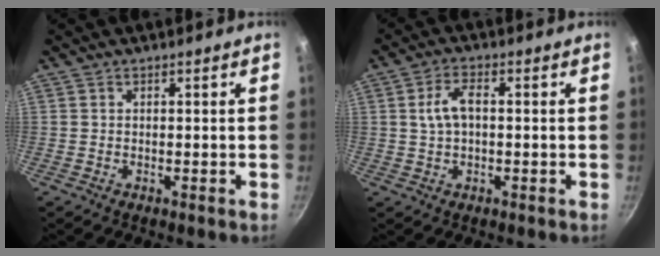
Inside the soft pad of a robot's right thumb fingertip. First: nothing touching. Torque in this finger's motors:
{"motor_torque": [0.00, -0.01, 0.69, 0.05, 0.20]}